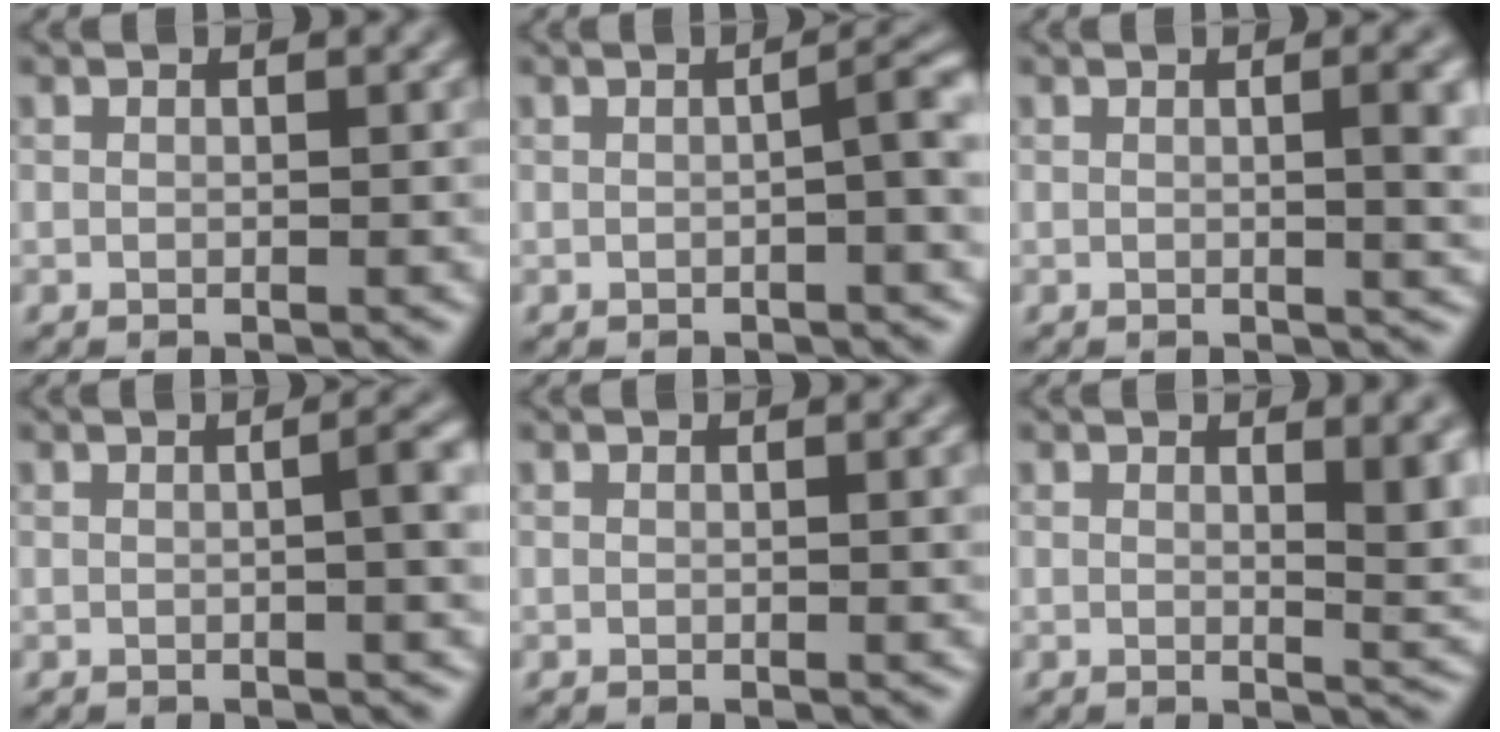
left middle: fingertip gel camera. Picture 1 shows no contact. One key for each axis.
{"total": 3.4, "fx": -0.2, "fy": 0.7, "fz": 3.3, "tx": -0.041, "ty": 0.014, "tz": -0.009}
{"total": 3.9, "fx": 0.4, "fy": 1.1, "fz": 3.7, "tx": -0.041, "ty": 0.008, "tz": 0.001}
{"total": 3.5, "fx": 0.1, "fy": 1.0, "fz": 3.4, "tx": -0.038, "ty": 0.012, "tz": -0.003}
{"total": 0.7, "fx": 0.1, "fy": 0.1, "fz": 0.6, "tx": -0.007, "ty": 0.000, "tz": 0.000}
{"total": 4.6, "fx": 1.6, "fy": 1.5, "fz": 4.0, "tx": -0.036, "ty": -0.003, "tz": 0.022}